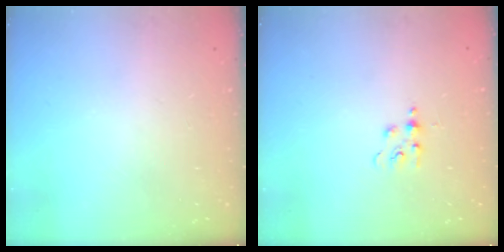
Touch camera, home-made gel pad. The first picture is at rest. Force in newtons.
{"total": 4.0, "press": 4.0, "slide": 0.5}